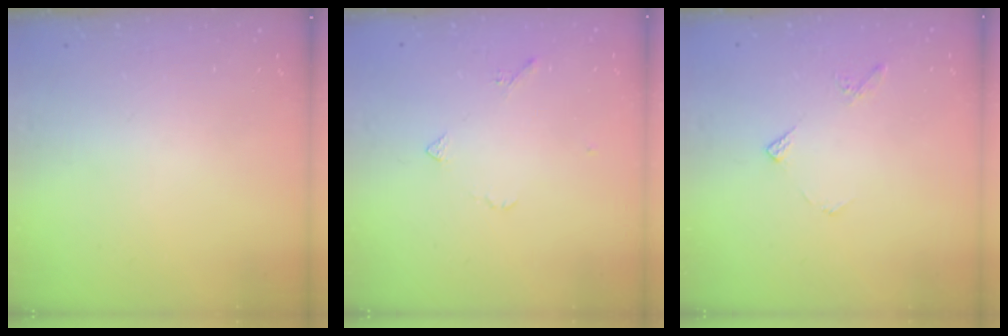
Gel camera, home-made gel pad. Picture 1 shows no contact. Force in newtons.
{"total": 3.8, "press": 3.7, "slide": 0.7}
{"total": 5.1, "press": 5.1, "slide": 0.6}